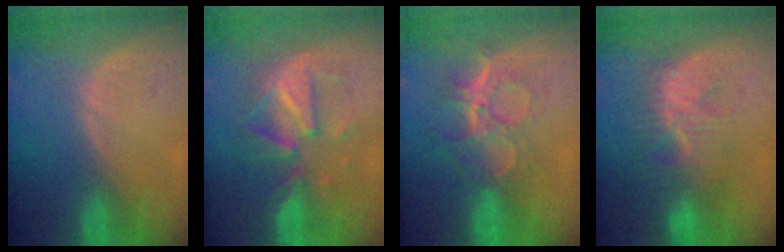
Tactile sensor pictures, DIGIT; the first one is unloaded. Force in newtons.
{"total": 8.2, "press": 8.2, "slide": 0.1}
{"total": 9.5, "press": 8.0, "slide": 5.1}
{"total": 8.4, "press": 8.0, "slide": 2.4}